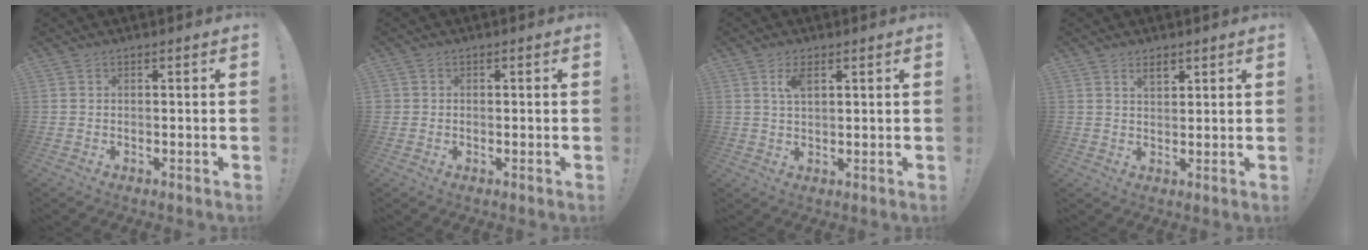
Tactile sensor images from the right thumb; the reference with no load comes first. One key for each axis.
{"total": 1.4, "fx": 0.0, "fy": 1.4, "fz": 0.2, "tx": -0.001, "ty": 0.005, "tz": 0.000}
{"total": 4.1, "fx": 2.0, "fy": 1.9, "fz": 3.1, "tx": -0.048, "ty": -0.005, "tz": 0.031}
{"total": 3.6, "fx": 2.5, "fy": 2.1, "fz": 1.6, "tx": -0.015, "ty": -0.012, "tz": 0.043}